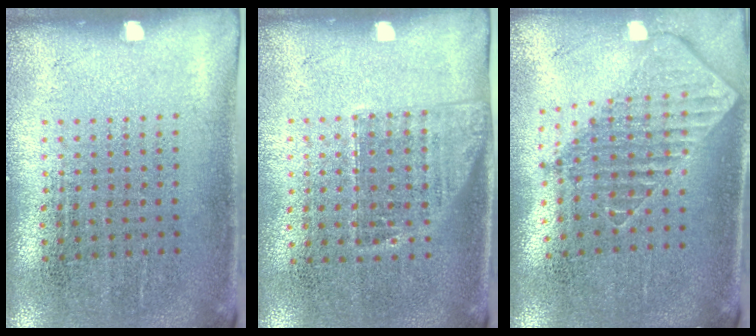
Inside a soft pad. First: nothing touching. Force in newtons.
{"total": 1.2, "press": 1.0, "slide": 0.8}
{"total": 1.9, "press": 1.5, "slide": 1.3}